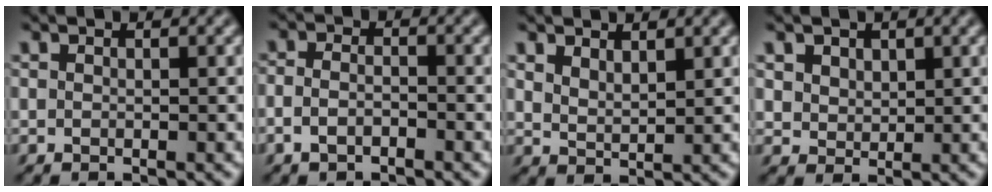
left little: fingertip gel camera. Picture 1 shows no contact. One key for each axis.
{"total": 2.0, "fx": -1.2, "fy": 1.0, "fz": 1.3, "tx": -0.027, "ty": 0.002, "tz": -0.027}
{"total": 2.0, "fx": 1.5, "fy": 0.8, "fz": 1.1, "tx": -0.028, "ty": -0.004, "tz": 0.034}
{"total": 2.7, "fx": 1.5, "fy": 2.0, "fz": 1.1, "tx": -0.044, "ty": -0.004, "tz": 0.038}